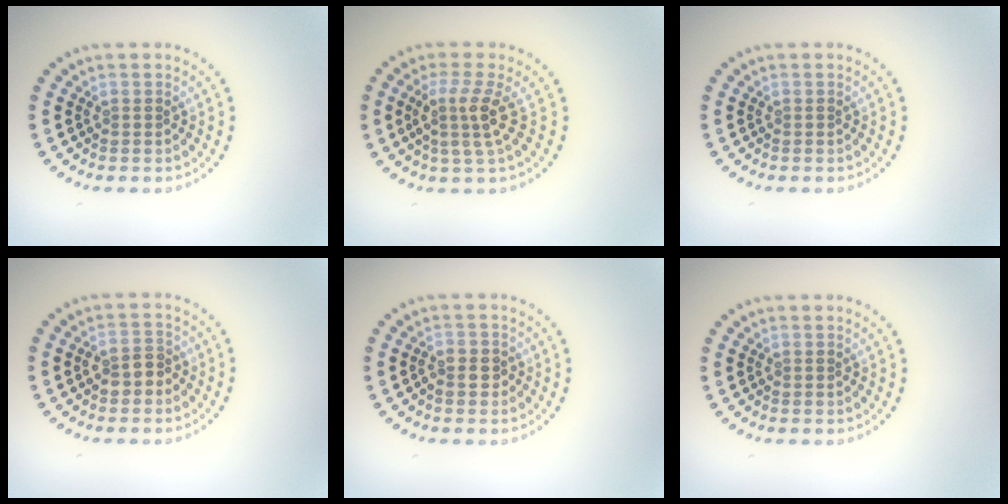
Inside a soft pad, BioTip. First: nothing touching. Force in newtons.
{"total": 3.0, "press": 2.3, "slide": 1.9}
{"total": 0.0}
{"total": 2.1, "press": 2.0, "slide": 0.5}
{"total": 1.3, "press": 1.2, "slide": 0.5}
{"total": 0.0}